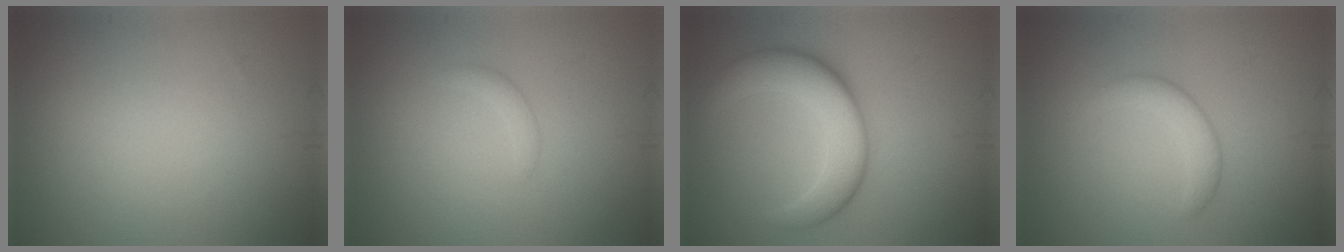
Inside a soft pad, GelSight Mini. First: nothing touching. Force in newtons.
{"total": 1.0, "press": 1.0, "slide": 0.1}
{"total": 7.2, "press": 7.2, "slide": 0.1}
{"total": 2.8, "press": 2.8, "slide": 0.2}